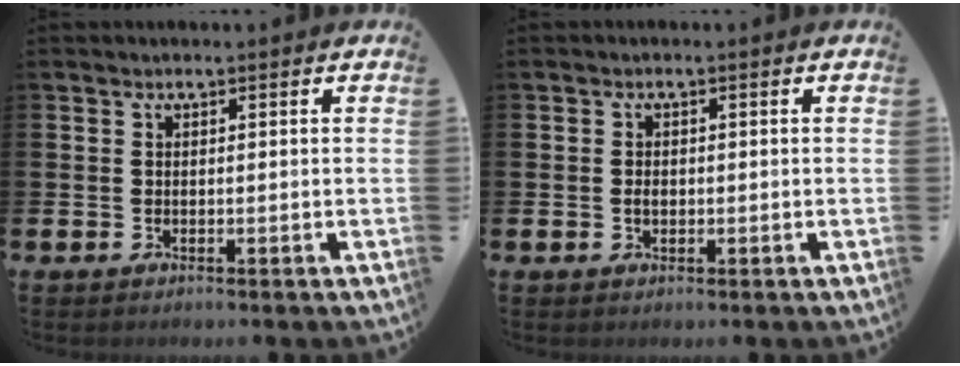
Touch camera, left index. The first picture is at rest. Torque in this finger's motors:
{"motor_torque": [0.23, 0.18, 0.00, 0.02]}